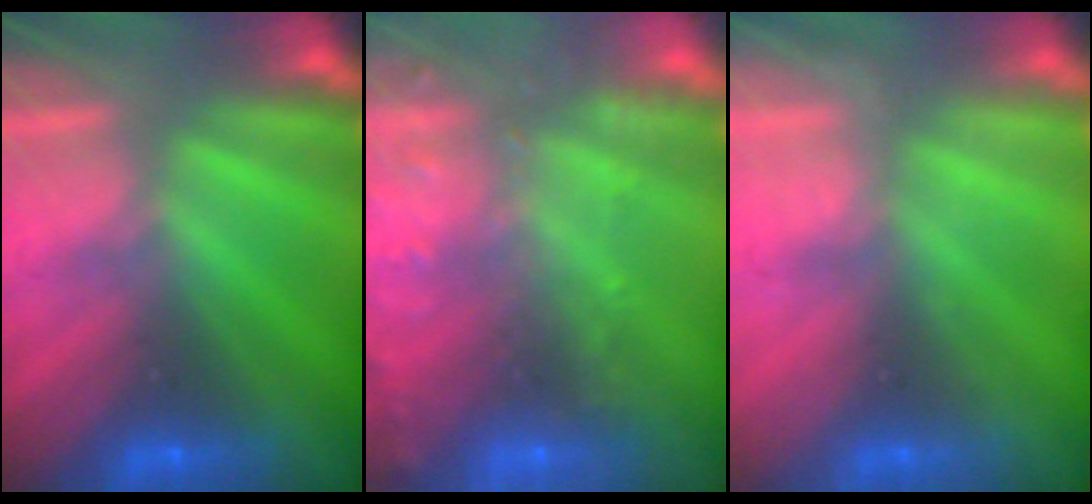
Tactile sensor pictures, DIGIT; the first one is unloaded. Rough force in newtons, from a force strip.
{"total": 7.7}
{"total": 2.2}